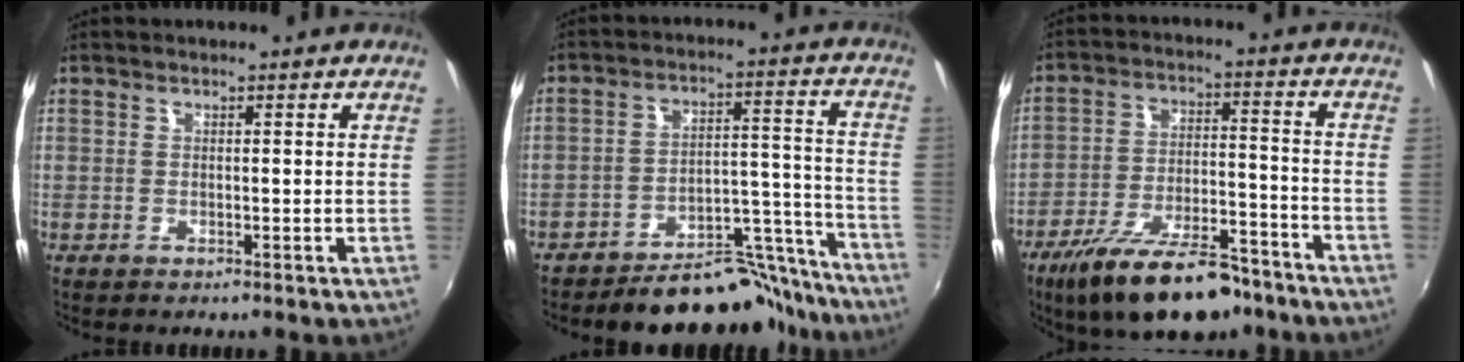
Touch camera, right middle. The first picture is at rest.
{"total": 14.8, "force": [-13.8, 4.5, 2.7], "torque": [-0.022, 0.058, -0.187]}
{"total": 18.7, "force": [-14.0, 6.3, 10.7], "torque": [-0.200, -0.022, -0.217]}